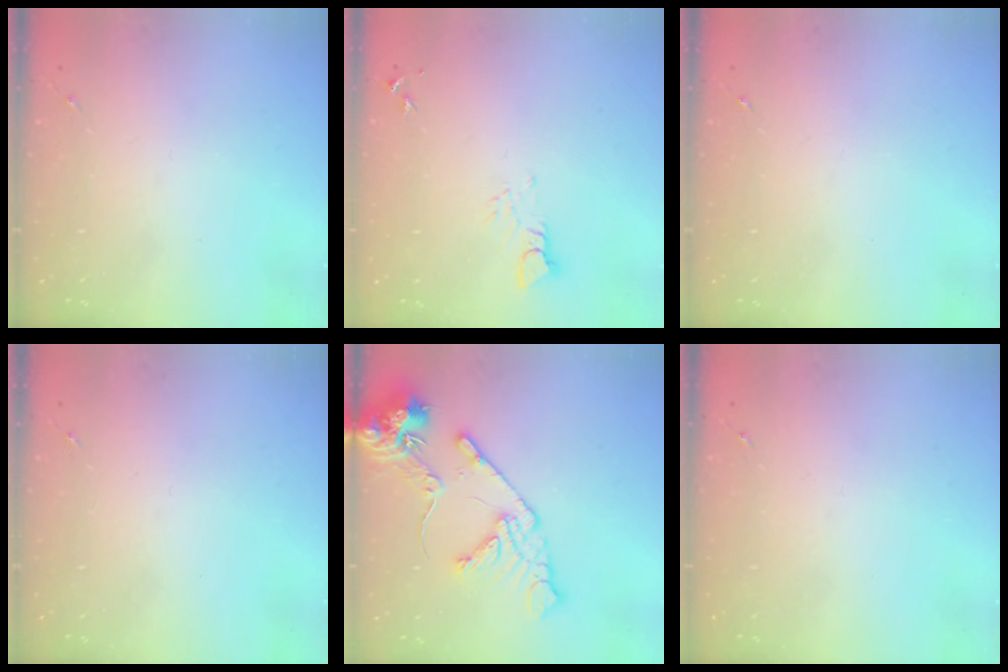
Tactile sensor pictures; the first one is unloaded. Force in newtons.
{"total": 3.2, "press": 3.2, "slide": 0.3}
{"total": 0.0}
{"total": 0.0}
{"total": 15.4, "press": 15.2, "slide": 2.2}
{"total": 0.0}